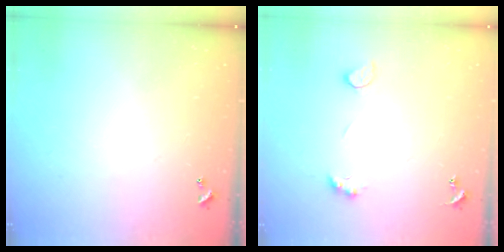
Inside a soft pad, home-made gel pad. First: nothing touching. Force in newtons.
{"total": 3.7, "press": 3.4, "slide": 1.2}